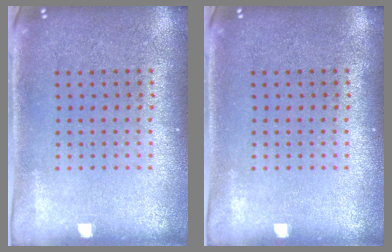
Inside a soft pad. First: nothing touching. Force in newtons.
{"total": 0.0}